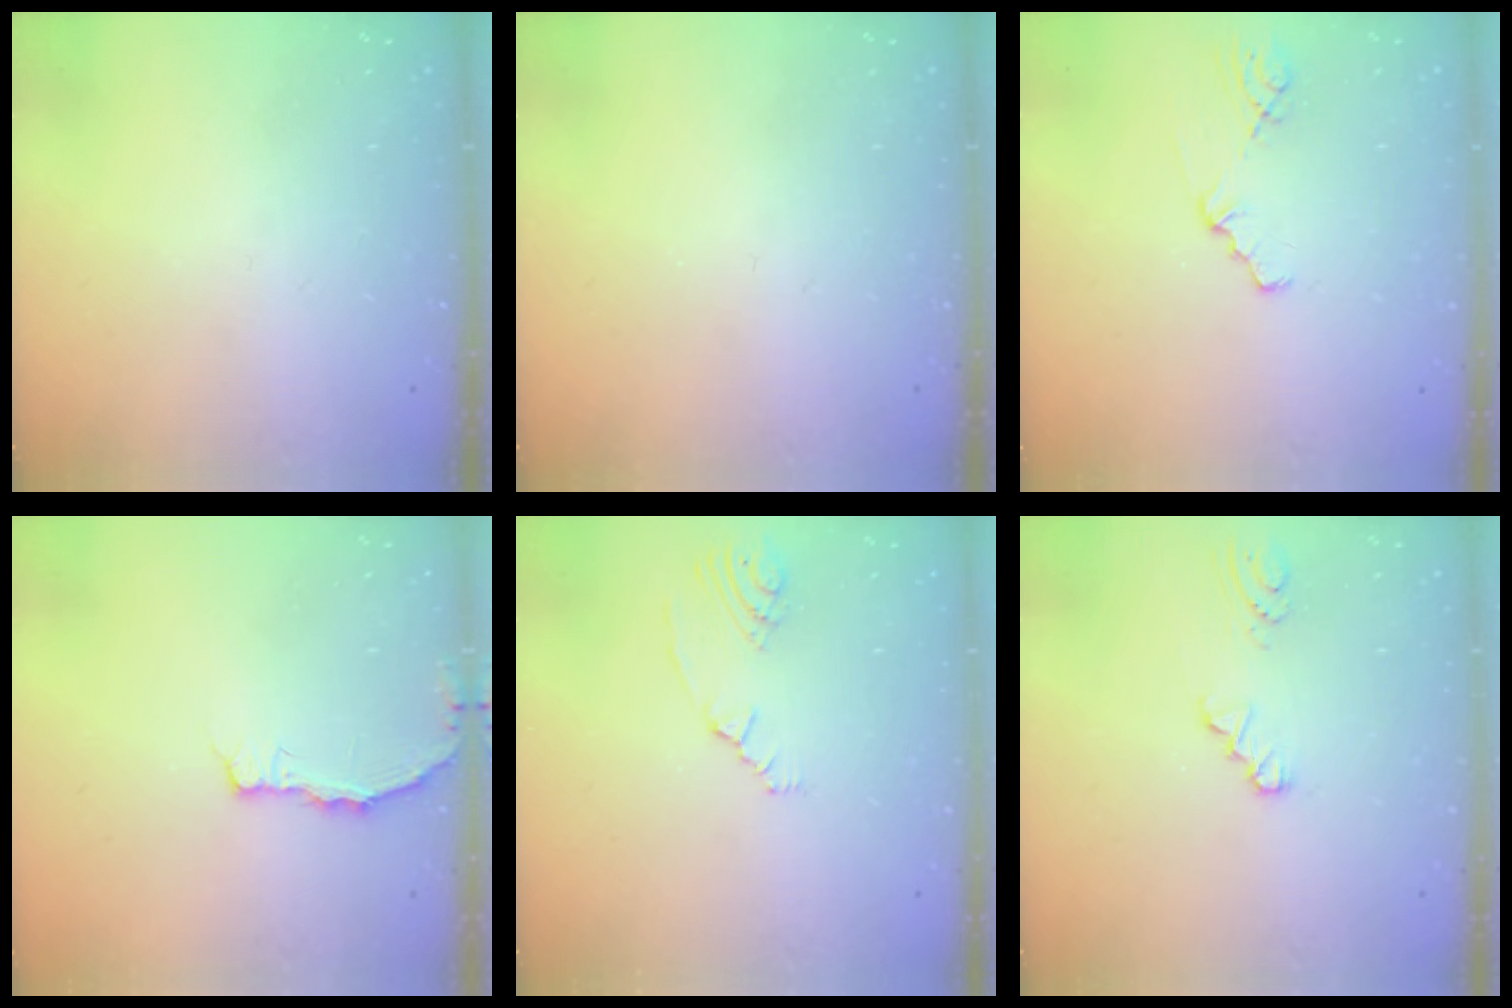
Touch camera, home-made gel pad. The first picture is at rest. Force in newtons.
{"total": 0.0}
{"total": 1.1, "press": 1.0, "slide": 0.2}
{"total": 2.9, "press": 2.9, "slide": 0.5}
{"total": 3.1, "press": 2.3, "slide": 2.1}
{"total": 1.0, "press": 1.0, "slide": 0.2}